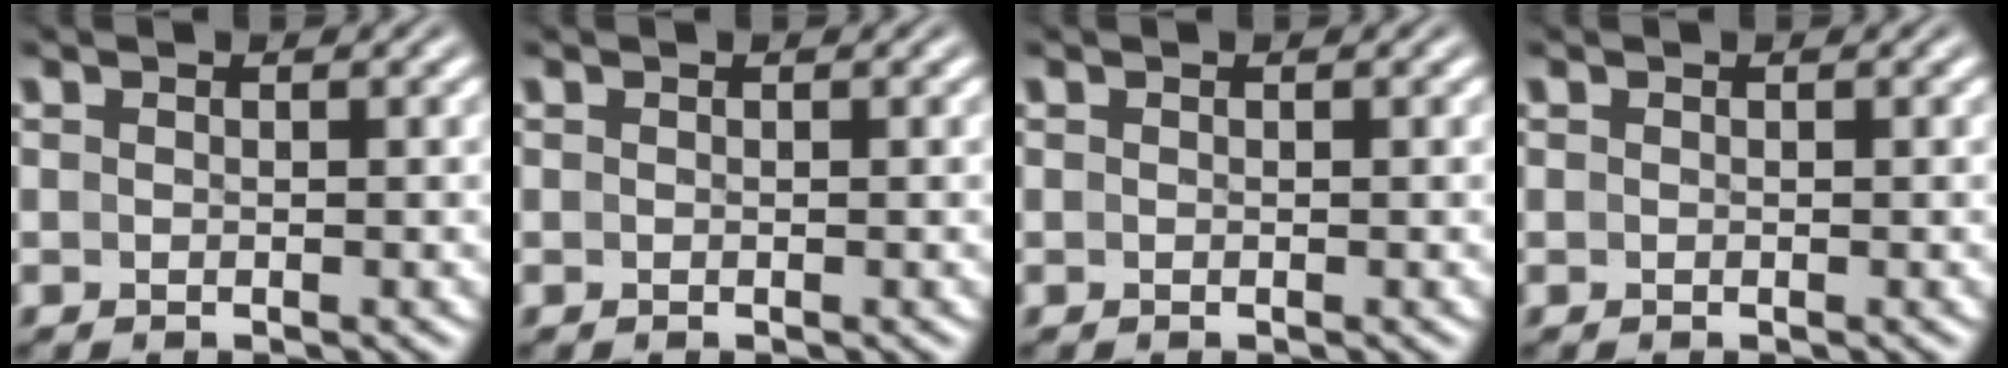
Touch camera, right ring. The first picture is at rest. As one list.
[{"total": 0.0}, {"total": 0.0}, {"total": 0.0}]